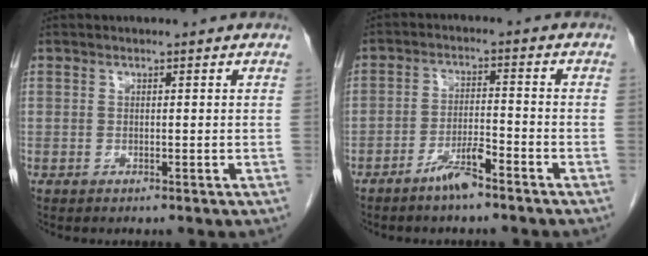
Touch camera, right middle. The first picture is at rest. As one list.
[{"total": 4.8, "force": [-3.7, 0.6, 3.1], "torque": [-0.060, -0.001, -0.068]}]